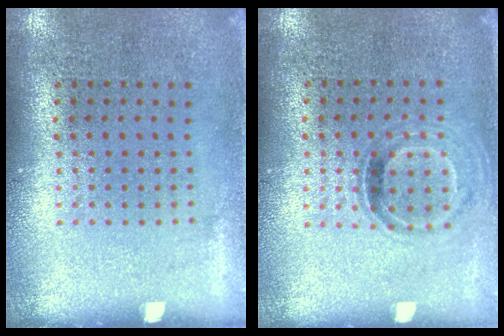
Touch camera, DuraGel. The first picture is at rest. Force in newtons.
{"total": 1.0, "press": 0.8, "slide": 0.6}